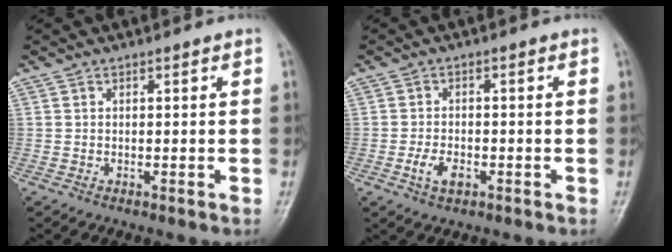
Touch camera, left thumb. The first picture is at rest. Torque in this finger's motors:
{"motor_torque": [-0.25, 0.50, 0.36, 0.05, 0.01]}